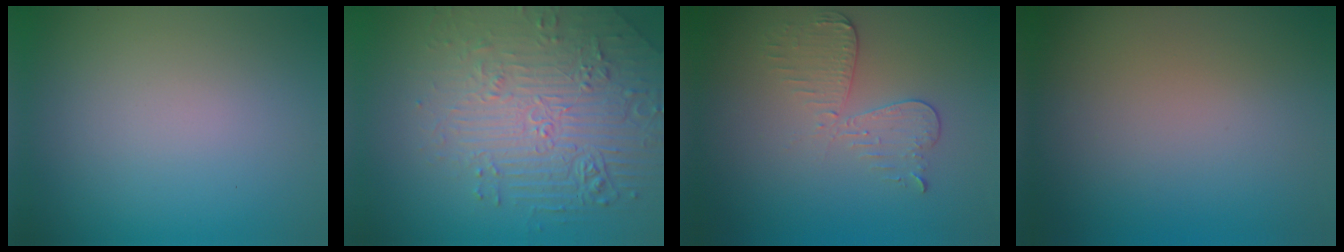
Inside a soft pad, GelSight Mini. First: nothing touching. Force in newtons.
{"total": 5.7, "press": 5.0, "slide": 2.8}
{"total": 3.0, "press": 2.7, "slide": 1.2}
{"total": 0.0}